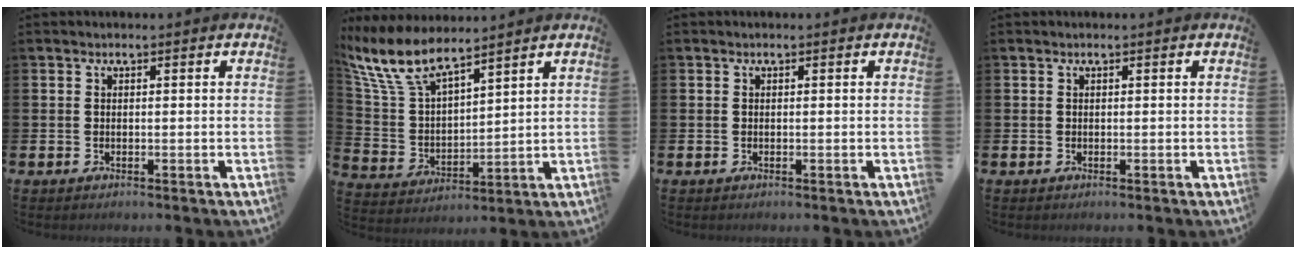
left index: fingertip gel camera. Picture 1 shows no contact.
{"total": 9.6, "force": [8.3, 2.5, 4.2], "torque": [-0.122, -0.036, 0.151]}
{"total": 0.0}
{"total": 0.0}